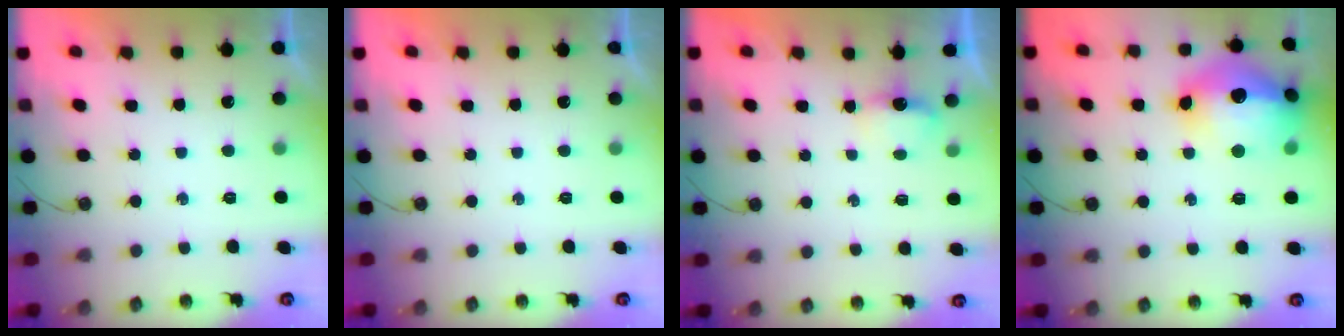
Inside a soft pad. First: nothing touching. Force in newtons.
{"total": 0.0}
{"total": 3.4, "press": 3.3, "slide": 0.6}
{"total": 20.2, "press": 20.1, "slide": 1.8}